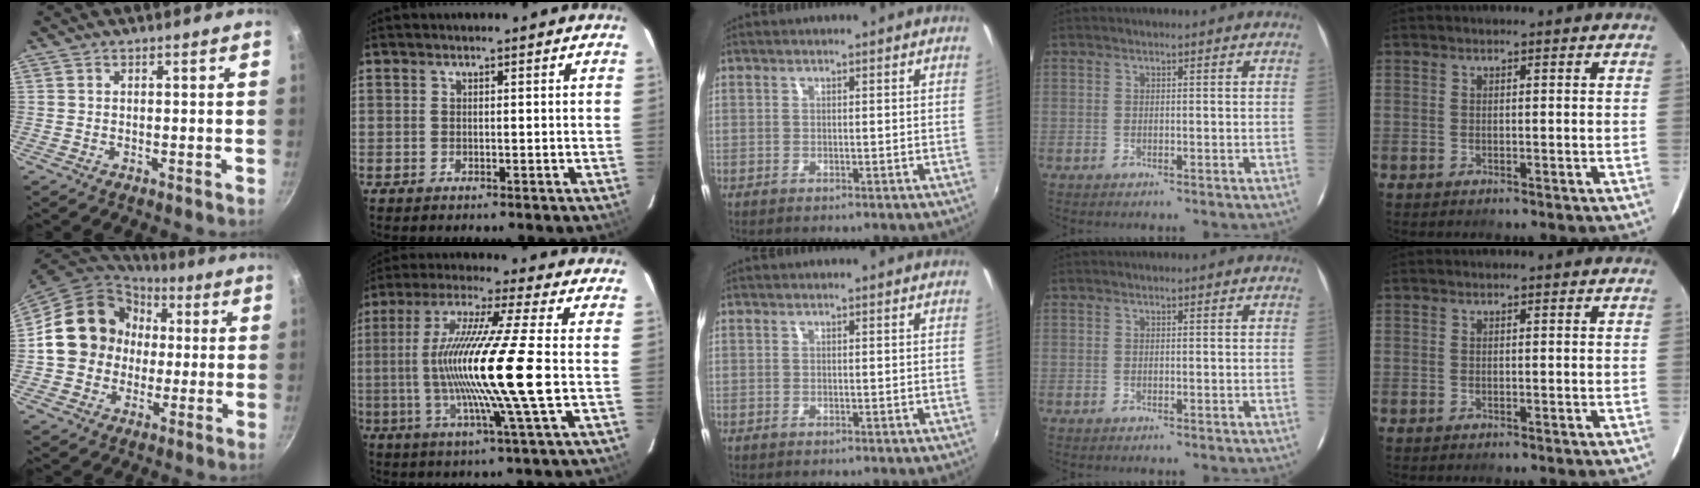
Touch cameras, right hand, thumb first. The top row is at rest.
{"thumb": {"total": 16.9, "force": [1.0, 14.9, 7.8], "torque": [-0.099, 0.033, 0.007]}, "index": {"total": 17.3, "force": [-1.7, -1.7, 17.1], "torque": [-0.315, -0.013, -0.035]}}